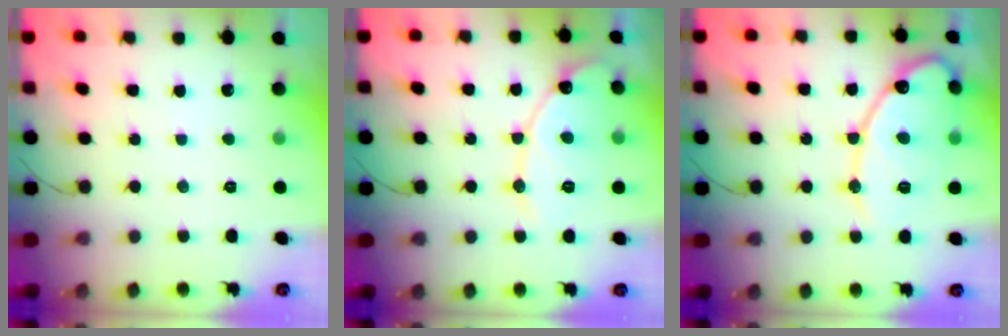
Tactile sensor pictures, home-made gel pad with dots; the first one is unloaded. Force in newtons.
{"total": 13.0, "press": 12.9, "slide": 1.1}
{"total": 17.7, "press": 17.6, "slide": 1.4}